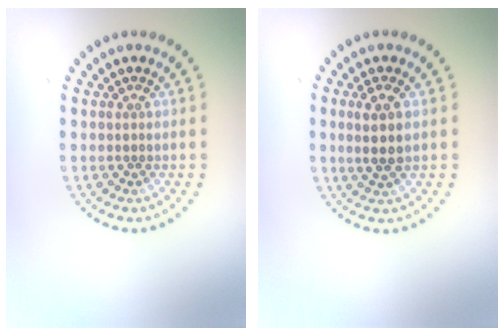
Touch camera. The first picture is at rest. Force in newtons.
{"total": 2.6, "press": 2.3, "slide": 1.1}